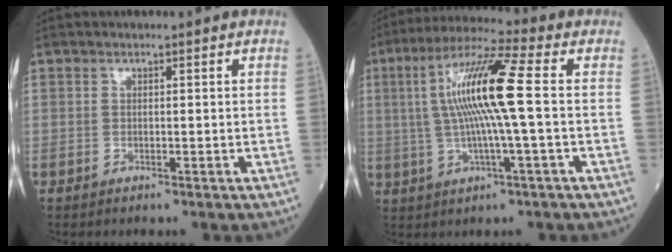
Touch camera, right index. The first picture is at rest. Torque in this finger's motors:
{"motor_torque": [1.46, -0.28, 0.74, 0.21]}